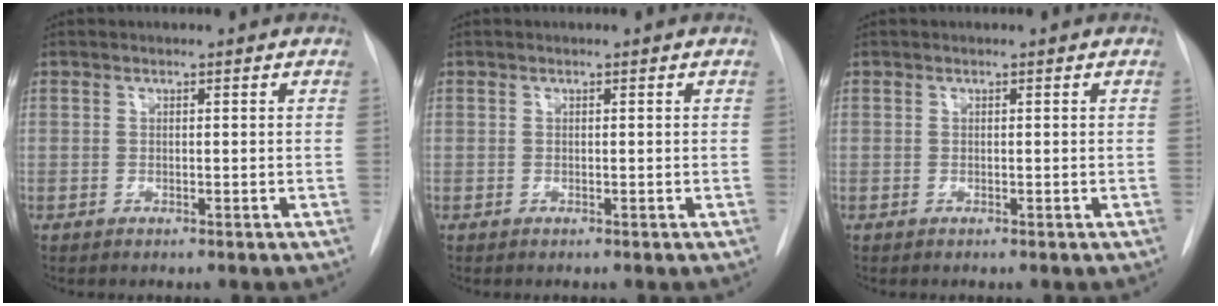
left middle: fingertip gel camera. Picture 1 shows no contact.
{"total": 0.0}
{"total": 0.0}